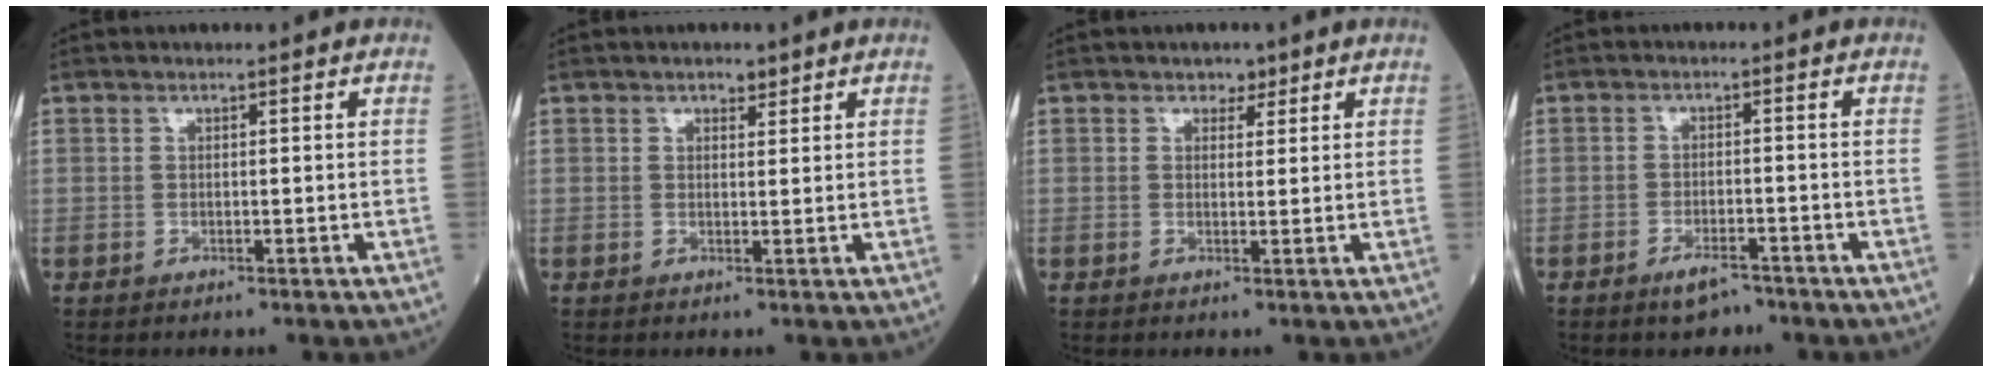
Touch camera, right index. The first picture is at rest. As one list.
[{"total": 1.3, "force": [1.0, 0.7, 0.5], "torque": [-0.007, -0.001, 0.013]}, {"total": 1.7, "force": [1.1, 1.2, 0.4], "torque": [0.001, -0.001, 0.013]}, {"total": 3.3, "force": [-2.5, 1.3, 1.7], "torque": [-0.032, 0.000, -0.039]}]